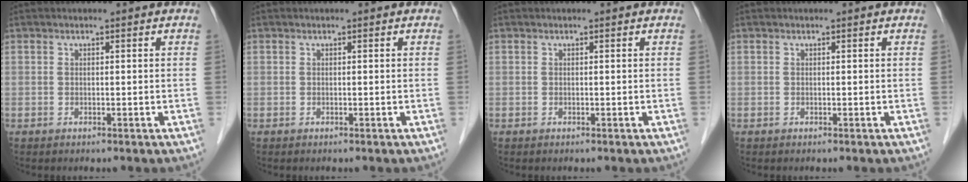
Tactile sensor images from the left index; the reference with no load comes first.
{"total": 0.0}
{"total": 0.0}
{"total": 0.0}